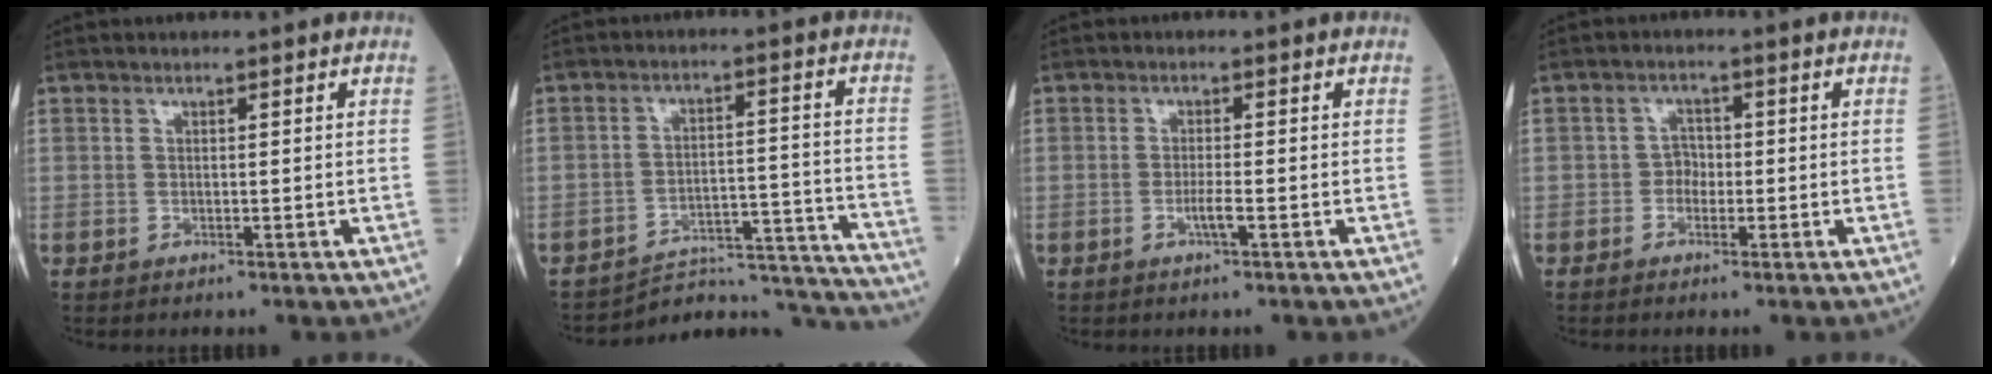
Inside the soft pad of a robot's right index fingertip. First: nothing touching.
{"total": 16.4, "force": [-16.3, 1.3, 1.2], "torque": [0.008, 0.042, -0.217]}
{"total": 2.2, "force": [-0.8, -0.6, 2.0], "torque": [-0.042, -0.003, -0.017]}
{"total": 1.6, "force": [-0.5, 1.0, 1.1], "torque": [-0.012, 0.006, -0.010]}